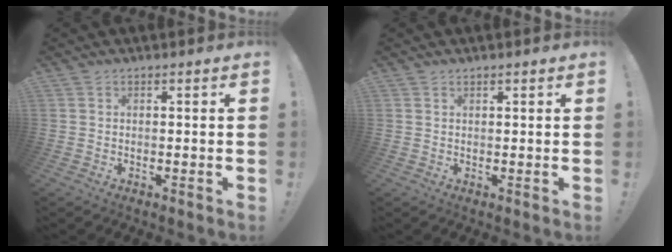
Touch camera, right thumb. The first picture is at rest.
{"total": 0.7, "force": [0.6, 0.1, 0.4], "torque": [-0.001, -0.003, 0.010]}